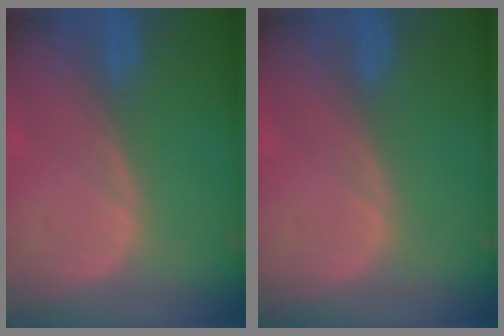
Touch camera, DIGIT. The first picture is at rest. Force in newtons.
{"total": 0.0}